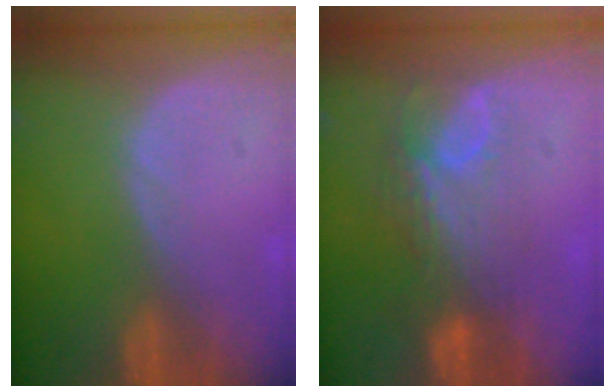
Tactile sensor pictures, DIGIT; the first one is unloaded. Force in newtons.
{"total": 7.8, "press": 6.8, "slide": 3.8}